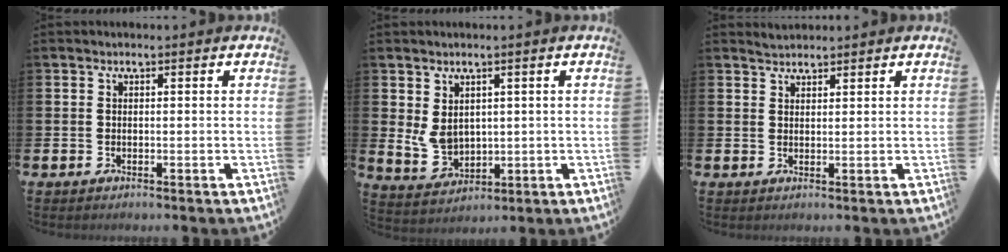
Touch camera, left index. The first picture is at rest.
{"total": 4.1, "force": [1.8, 3.0, 2.3], "torque": [-0.046, -0.002, 0.033]}
{"total": 1.9, "force": [1.9, 0.5, 0.0], "torque": [0.005, -0.005, 0.034]}